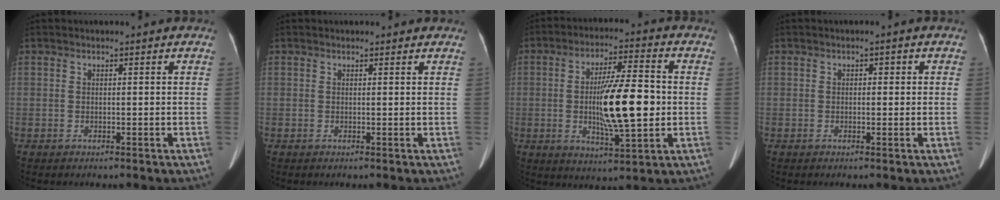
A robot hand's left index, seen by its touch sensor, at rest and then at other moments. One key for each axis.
{"total": 1.4, "fx": 1.2, "fy": 0.6, "fz": 0.3, "tx": -0.006, "ty": 0.005, "tz": 0.010}
{"total": 13.1, "fx": -0.8, "fy": 2.1, "fz": 12.9, "tx": -0.227, "ty": -0.006, "tz": -0.012}
{"total": 1.2, "fx": 0.1, "fy": 0.8, "fz": 0.9, "tx": -0.012, "ty": 0.008, "tz": 0.000}